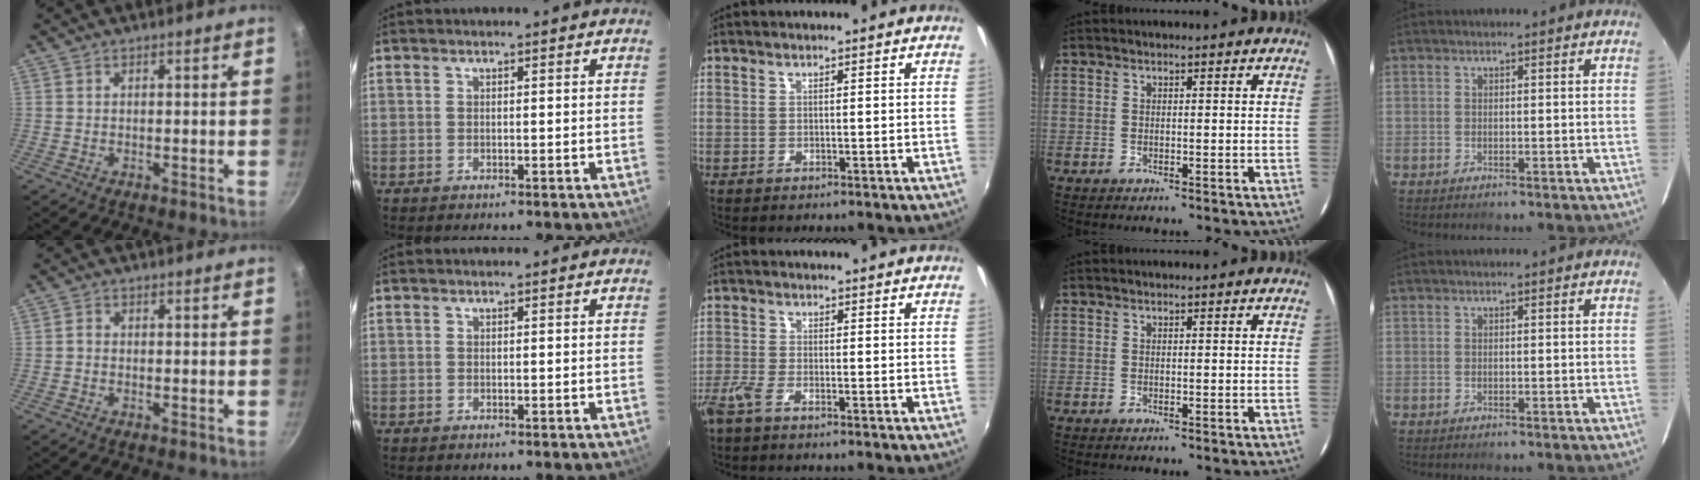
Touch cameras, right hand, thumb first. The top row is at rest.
{"thumb": {"total": 0.8, "force": [-0.3, 0.6, 0.4], "torque": [-0.008, 0.005, -0.009]}, "middle": {"total": 3.2, "force": [-2.4, 0.6, 2.1], "torque": [-0.055, -0.007, -0.053]}}